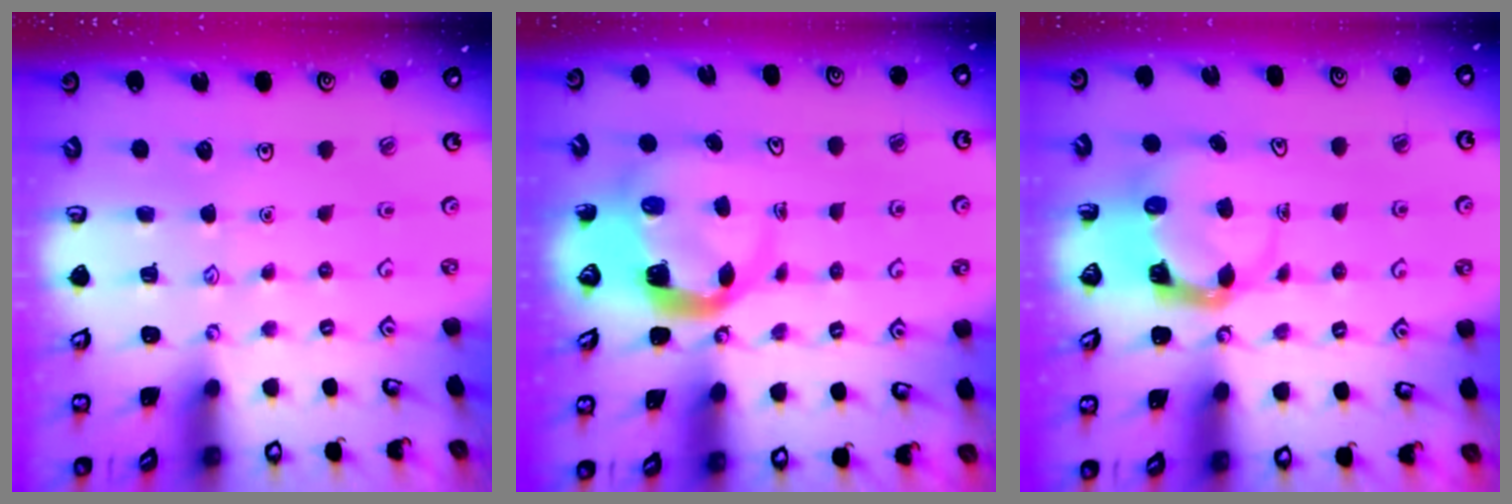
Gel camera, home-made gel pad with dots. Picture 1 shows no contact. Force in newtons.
{"total": 4.6, "press": 4.5, "slide": 0.5}
{"total": 3.7, "press": 3.7, "slide": 0.5}